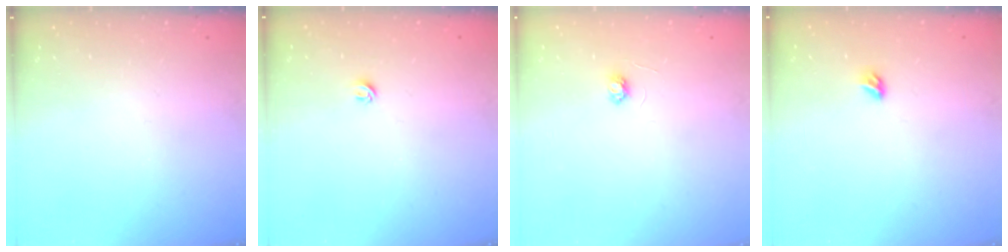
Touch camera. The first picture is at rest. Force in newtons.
{"total": 3.9, "press": 3.8, "slide": 0.3}
{"total": 3.1, "press": 3.1, "slide": 0.3}
{"total": 3.2, "press": 3.1, "slide": 0.8}